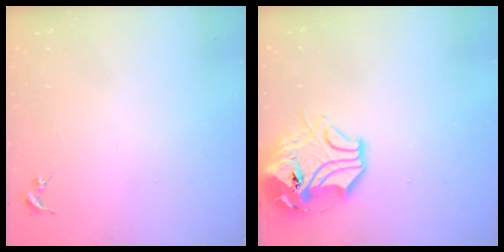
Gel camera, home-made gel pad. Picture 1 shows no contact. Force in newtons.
{"total": 13.8, "press": 13.6, "slide": 2.0}